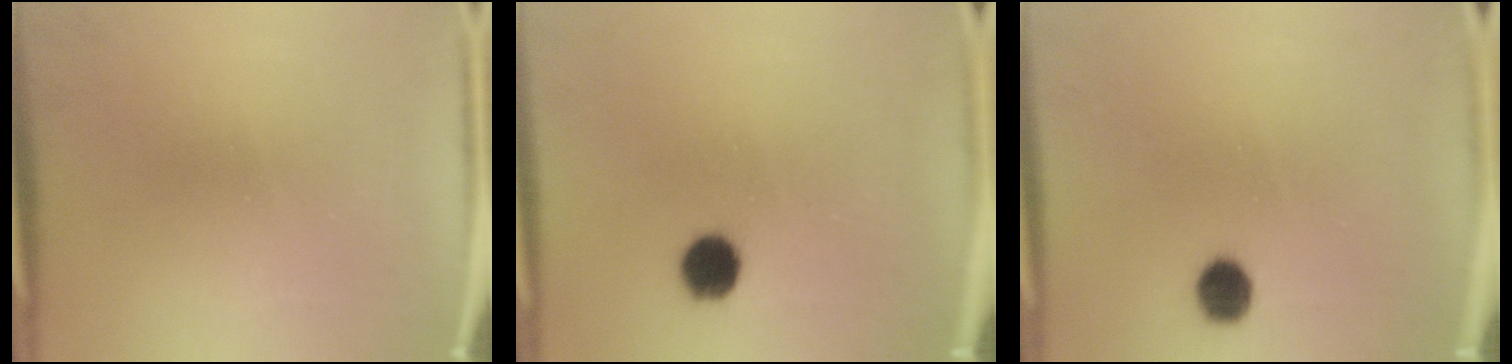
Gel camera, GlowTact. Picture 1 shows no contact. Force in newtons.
{"total": 6.5}
{"total": 4.8}